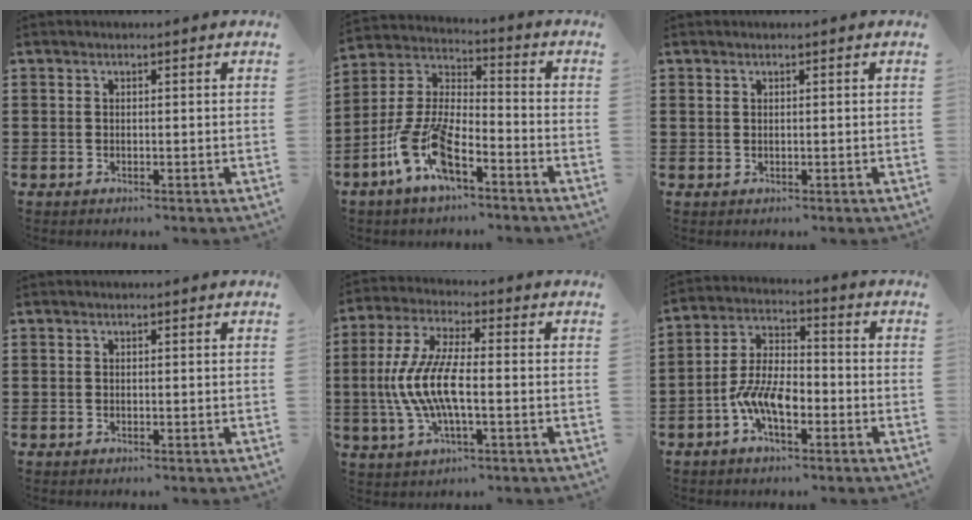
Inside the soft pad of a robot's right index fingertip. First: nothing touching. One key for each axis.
{"total": 11.3, "fx": -6.8, "fy": 4.0, "fz": 8.2, "tx": -0.200, "ty": -0.004, "tz": -0.135}
{"total": 0.6, "fx": 0.5, "fy": 0.4, "fz": 0.2, "tx": -0.006, "ty": 0.002, "tz": 0.009}
{"total": 0.0}
{"total": 9.4, "fx": -1.9, "fy": 3.1, "fz": 8.6, "tx": -0.202, "ty": -0.015, "tz": -0.044}
{"total": 7.7, "fx": -3.3, "fy": 3.6, "fz": 6.0, "tx": -0.147, "ty": -0.003, "tz": -0.071}